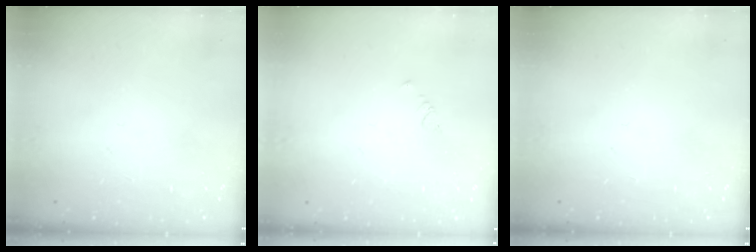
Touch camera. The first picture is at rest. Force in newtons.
{"total": 0.7, "press": 0.6, "slide": 0.2}
{"total": 0.0}